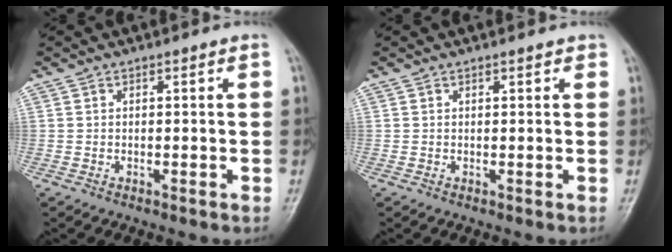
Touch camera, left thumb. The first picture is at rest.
{"total": 1.1, "force": [0.8, 0.5, 0.4], "torque": [-0.001, -0.003, 0.008]}